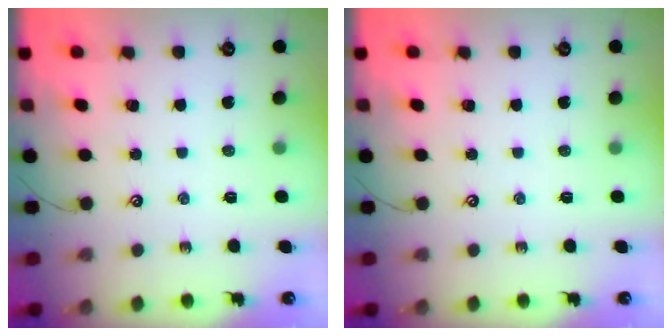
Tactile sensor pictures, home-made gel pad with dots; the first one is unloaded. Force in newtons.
{"total": 0.0}